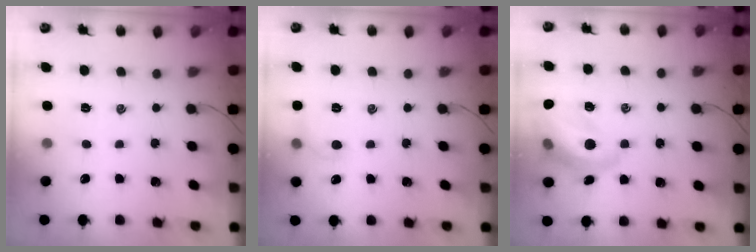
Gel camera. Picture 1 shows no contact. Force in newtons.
{"total": 6.0, "press": 5.8, "slide": 1.4}
{"total": 15.2, "press": 15.0, "slide": 2.3}